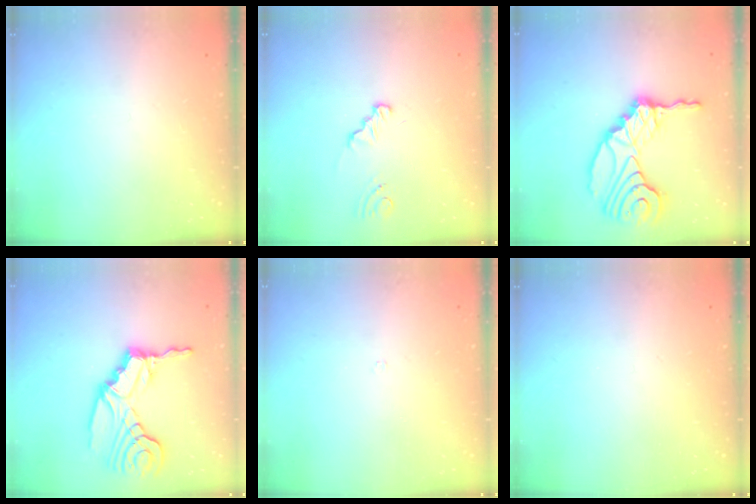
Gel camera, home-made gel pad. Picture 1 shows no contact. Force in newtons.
{"total": 1.2, "press": 1.2, "slide": 0.1}
{"total": 18.1, "press": 17.3, "slide": 5.3}
{"total": 11.3, "press": 11.3, "slide": 1.0}
{"total": 1.8, "press": 1.7, "slide": 0.3}
{"total": 0.0}